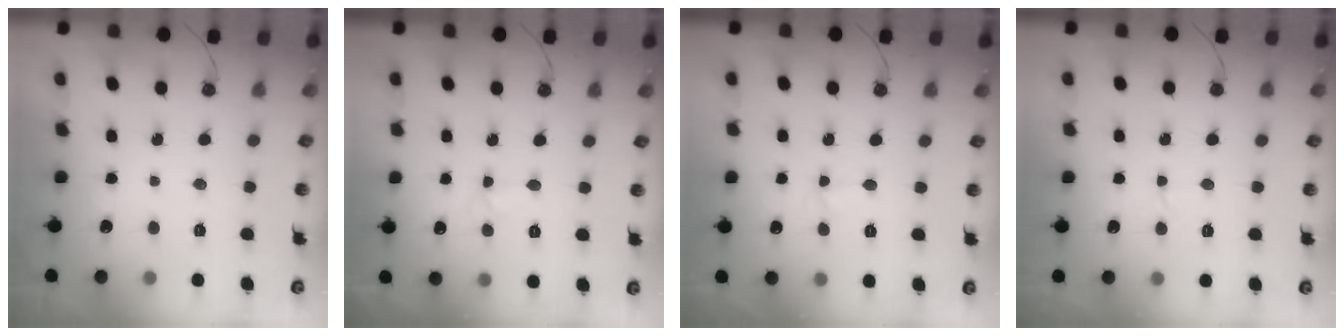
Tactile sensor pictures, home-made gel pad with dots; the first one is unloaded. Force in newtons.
{"total": 3.9, "press": 3.9, "slide": 0.5}
{"total": 3.3, "press": 3.3, "slide": 0.4}
{"total": 2.6, "press": 2.6, "slide": 0.2}